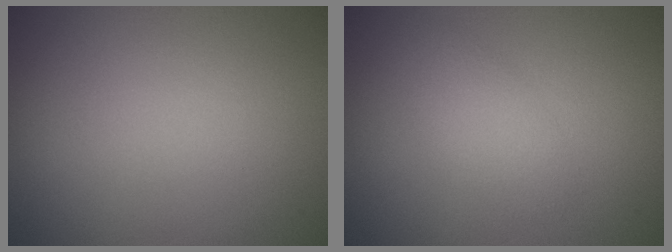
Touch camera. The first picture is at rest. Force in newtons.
{"total": 2.1, "press": 2.1, "slide": 0.0}